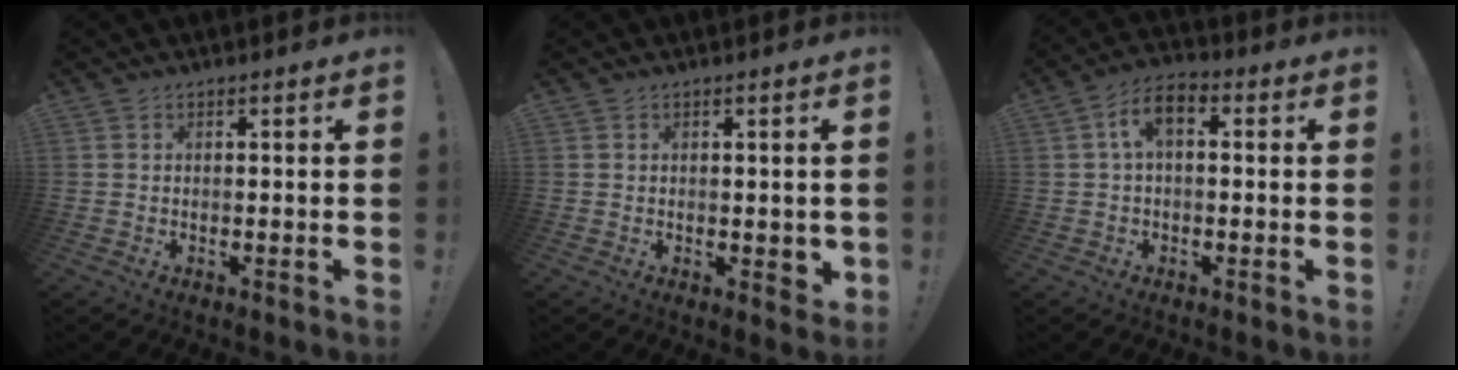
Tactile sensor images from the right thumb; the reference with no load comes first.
{"total": 2.5, "force": [0.1, 1.5, 2.0], "torque": [-0.014, -0.003, 0.001]}
{"total": 6.6, "force": [1.2, 3.6, 5.4], "torque": [-0.091, 0.009, 0.025]}